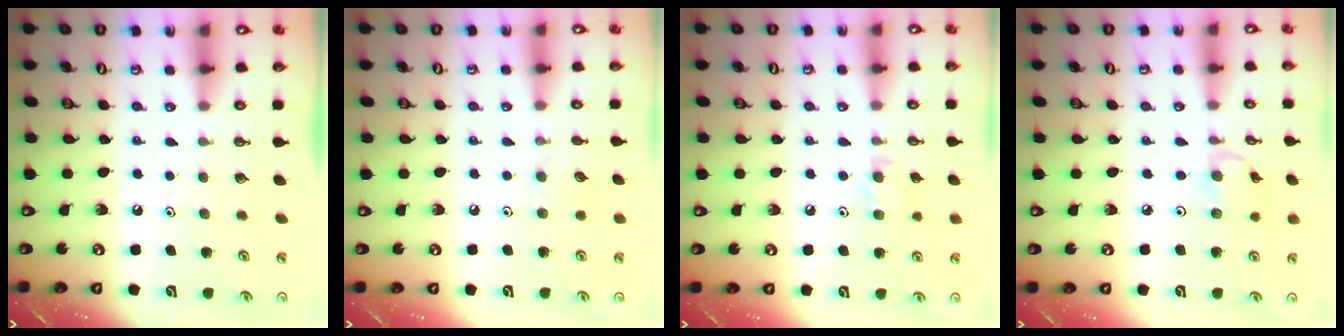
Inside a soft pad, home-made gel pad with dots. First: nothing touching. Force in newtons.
{"total": 2.9, "press": 2.9, "slide": 0.3}
{"total": 5.6, "press": 5.5, "slide": 1.0}
{"total": 3.4, "press": 3.4, "slide": 0.4}